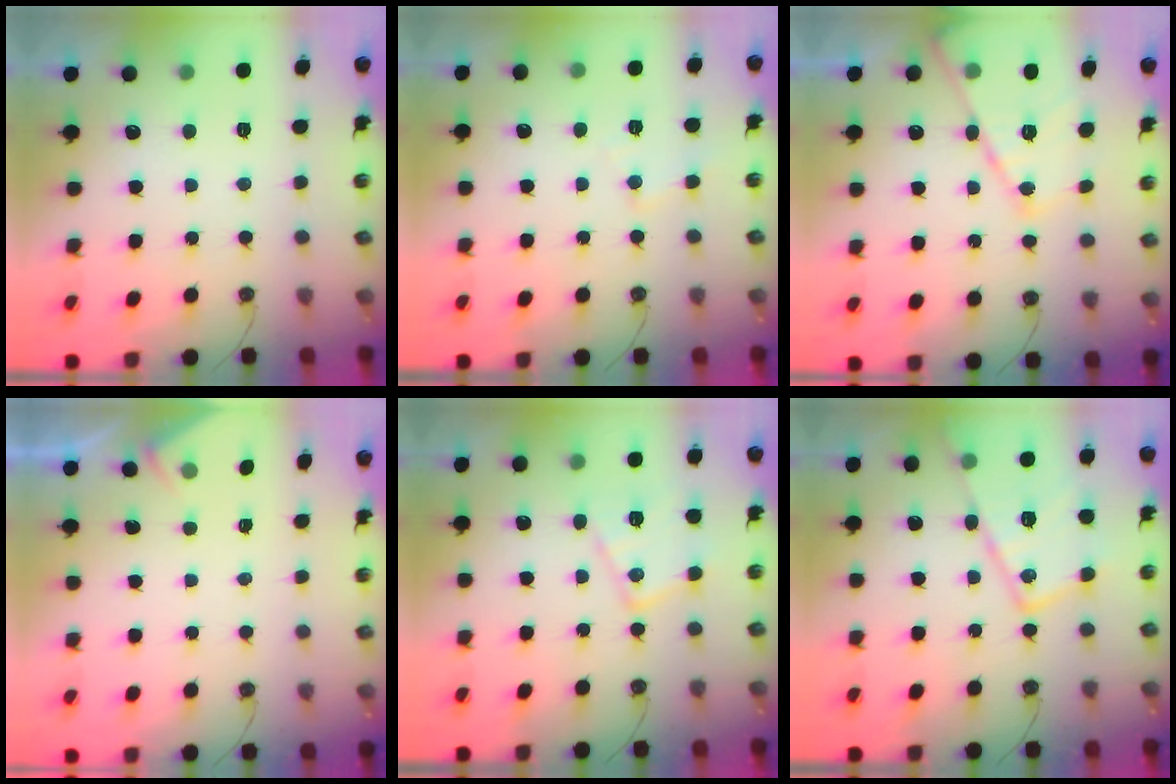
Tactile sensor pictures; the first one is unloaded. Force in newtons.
{"total": 6.0, "press": 6.0, "slide": 0.7}
{"total": 15.8, "press": 15.7, "slide": 1.3}
{"total": 2.5, "press": 2.5, "slide": 0.4}
{"total": 13.5, "press": 13.5, "slide": 1.1}
{"total": 19.9, "press": 19.8, "slide": 1.6}